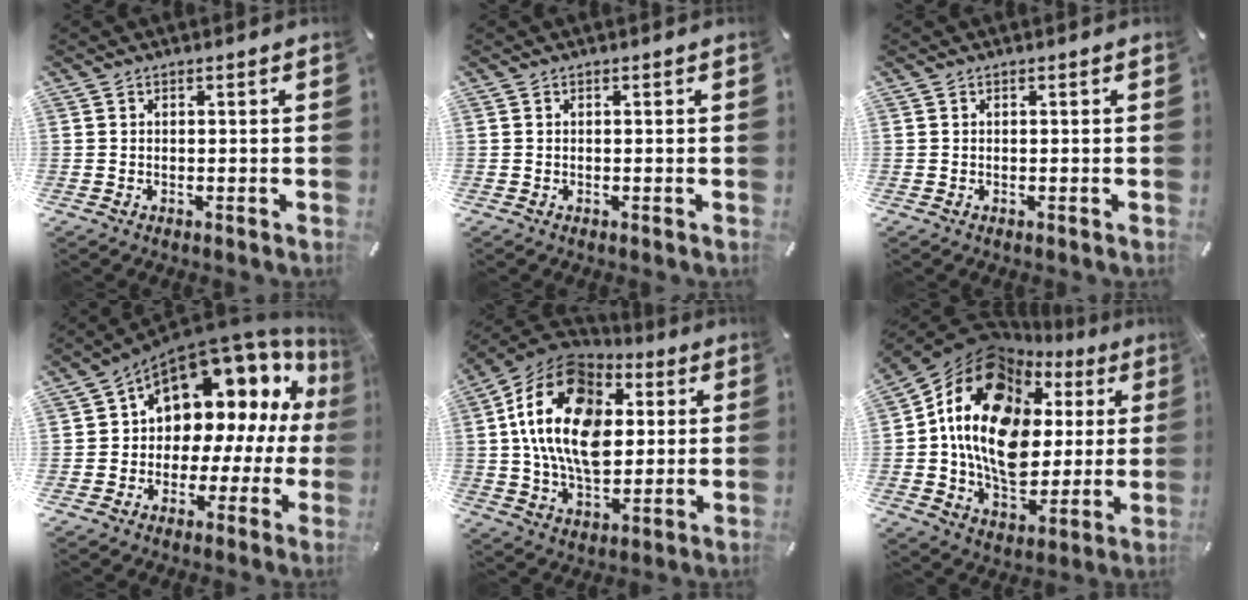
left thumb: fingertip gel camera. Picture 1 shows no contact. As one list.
[{"total": 0.0}, {"total": 0.0}, {"total": 13.4, "force": [7.0, 9.2, 6.8], "torque": [-0.098, -0.075, 0.119]}, {"total": 21.2, "force": [3.9, 14.8, 14.7], "torque": [-0.287, -0.002, 0.062]}, {"total": 19.0, "force": [4.3, 14.4, 11.6], "torque": [-0.235, -0.030, 0.071]}]